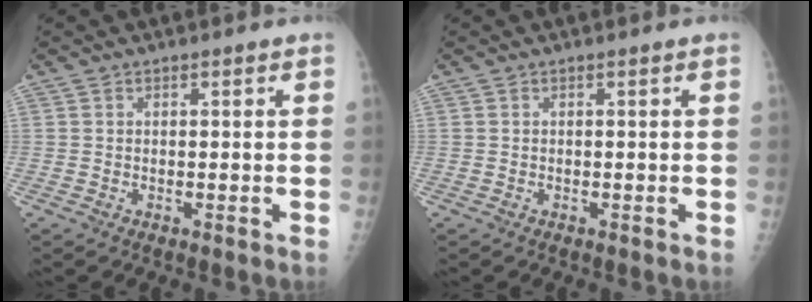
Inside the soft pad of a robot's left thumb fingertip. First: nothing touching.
{"total": 0.0}